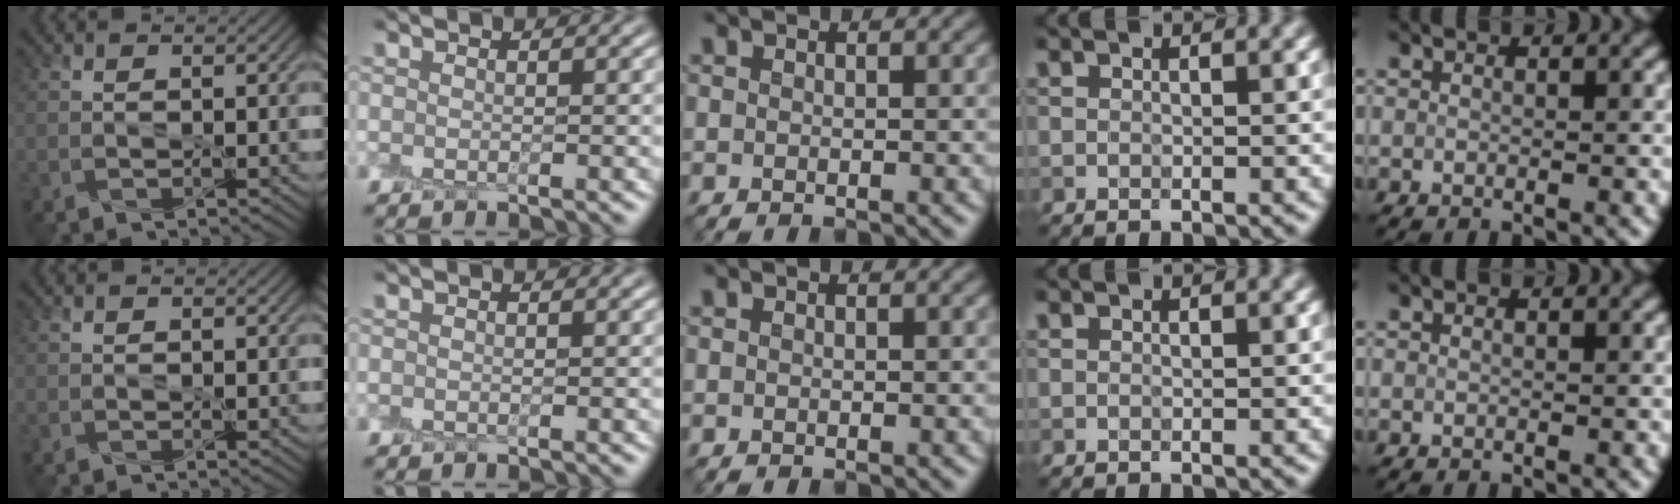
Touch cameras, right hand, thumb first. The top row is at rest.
{}